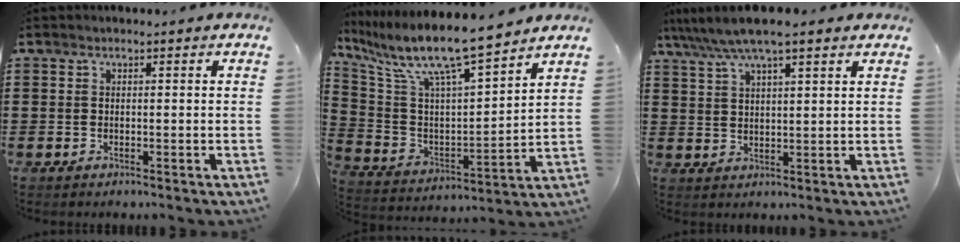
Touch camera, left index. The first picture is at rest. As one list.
[{"total": 10.6, "force": [8.6, 0.8, 6.0], "torque": [-0.152, -0.059, 0.143]}, {"total": 6.5, "force": [5.1, 0.8, 3.9], "torque": [-0.089, -0.012, 0.089]}]